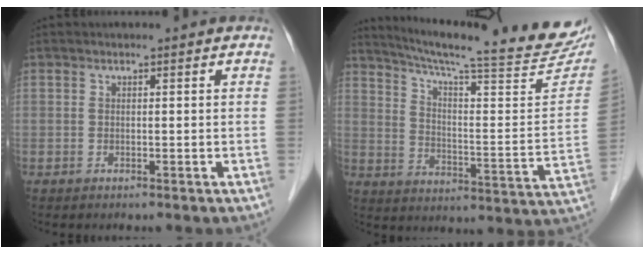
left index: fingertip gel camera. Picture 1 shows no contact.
{"total": 25.5, "force": [22.8, 1.4, 11.4], "torque": [-0.178, -0.069, 0.300]}